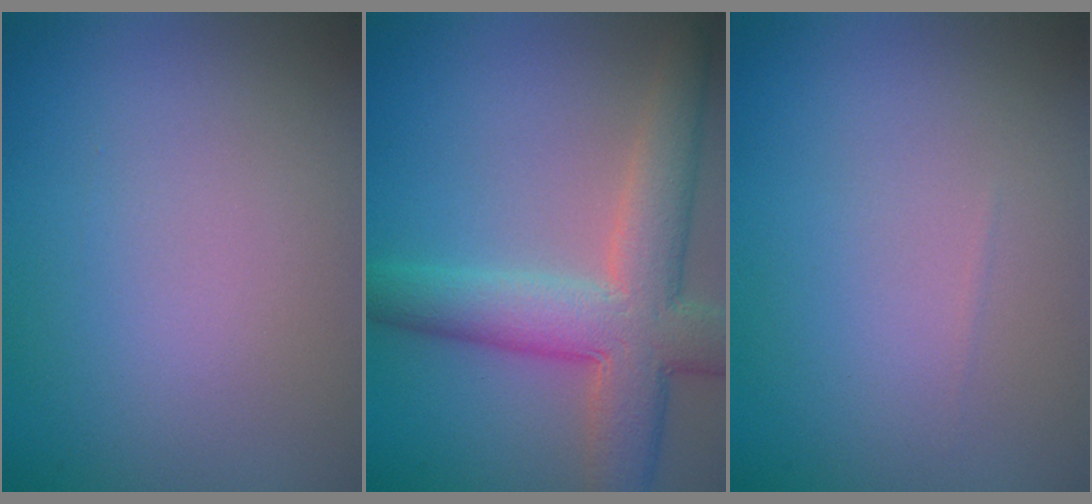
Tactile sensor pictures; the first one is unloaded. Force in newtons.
{"total": 8.0, "press": 8.0, "slide": 0.4}
{"total": 0.0}